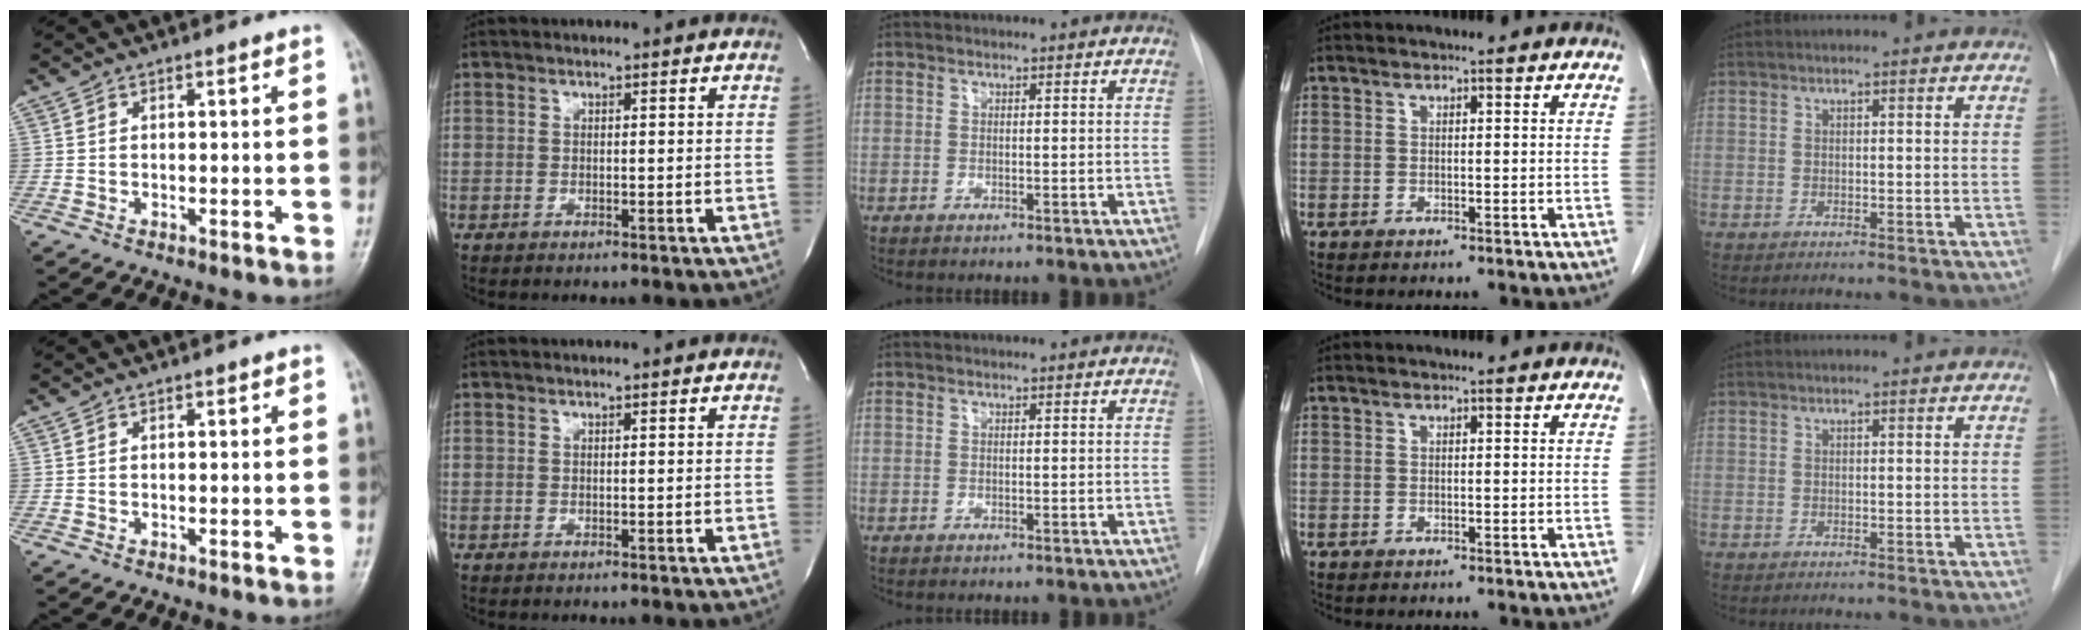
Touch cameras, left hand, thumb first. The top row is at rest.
{"index": {"total": 0.7, "force": [0.7, 0.0, 0.2], "torque": [-0.009, 0.004, 0.009]}}